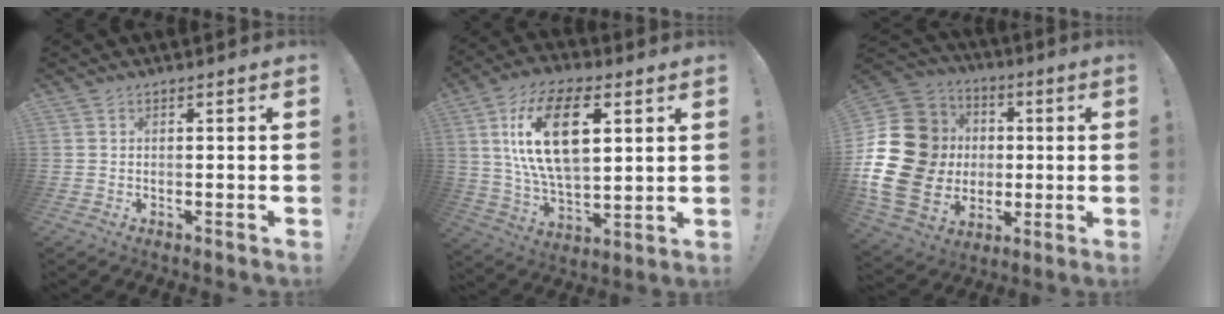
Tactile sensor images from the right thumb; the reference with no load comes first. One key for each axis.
{"total": 21.1, "fx": 6.8, "fy": 11.1, "fz": 16.6, "tx": -0.315, "ty": -0.012, "tz": 0.108}
{"total": 25.4, "fx": -0.3, "fy": 21.3, "fz": 13.8, "tx": -0.277, "ty": 0.005, "tz": 0.051}